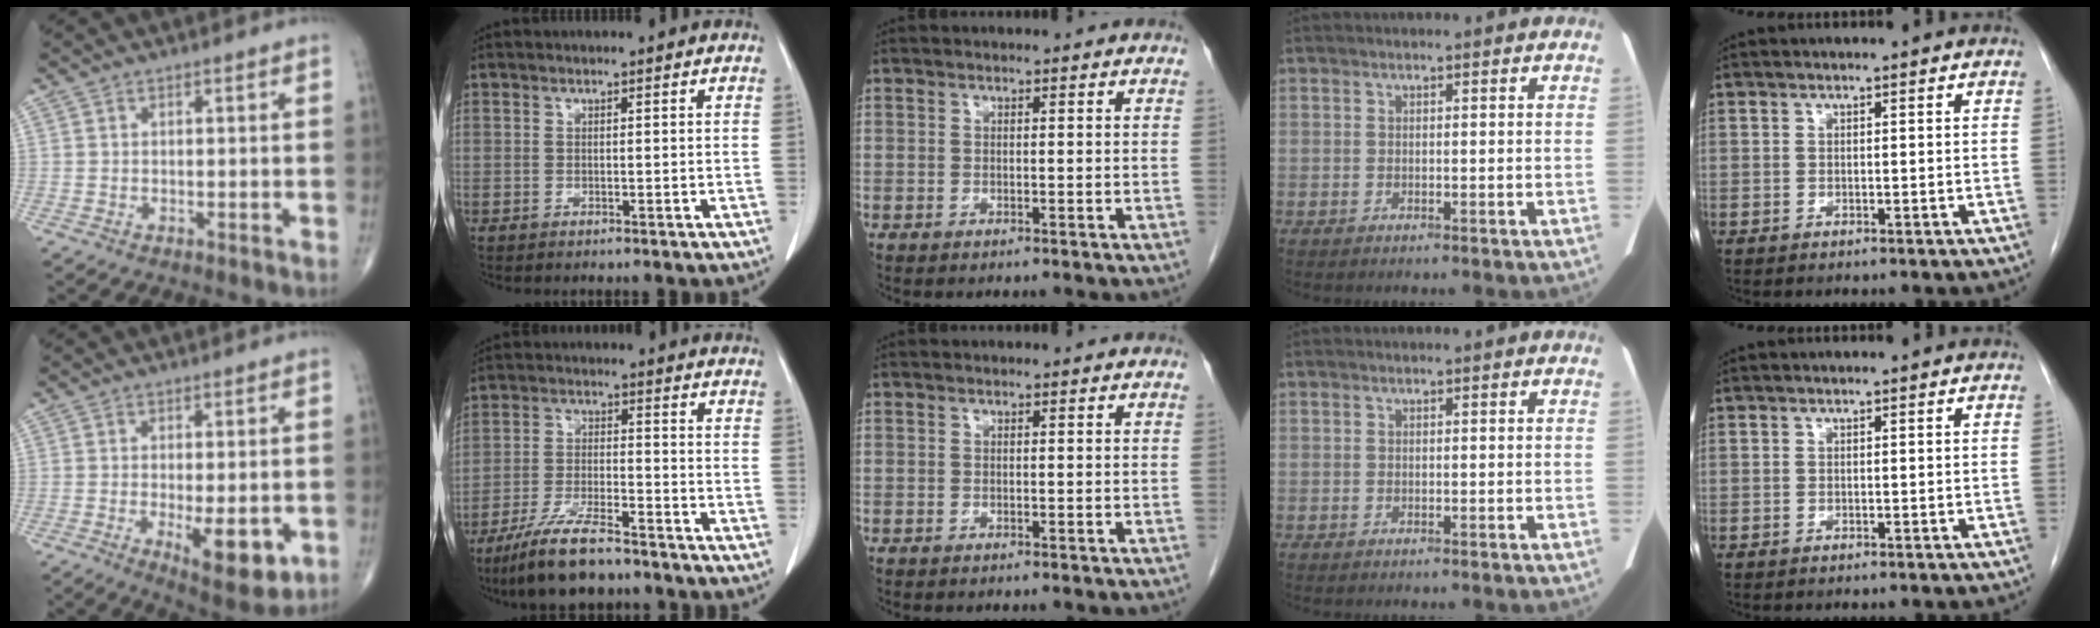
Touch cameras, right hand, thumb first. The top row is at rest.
{"thumb": {"total": 10.4, "force": [-2.9, 4.0, 9.1], "torque": [-0.117, -0.017, -0.035]}, "index": {"total": 10.7, "force": [-8.6, 1.9, 6.1], "torque": [-0.115, -0.025, -0.153]}}